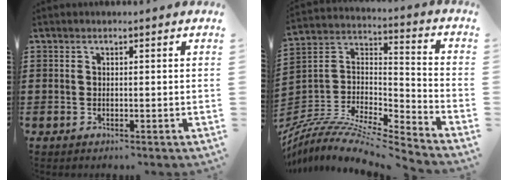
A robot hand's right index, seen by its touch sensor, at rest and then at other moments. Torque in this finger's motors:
{"motor_torque": [-0.35, 1.65, -1.05, 0.00]}